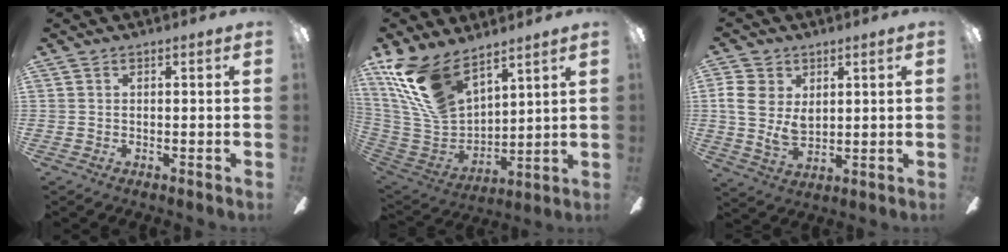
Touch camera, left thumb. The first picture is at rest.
{"total": 18.0, "force": [11.9, 8.4, 10.6], "torque": [-0.258, -0.060, 0.220]}
{"total": 9.4, "force": [2.6, 6.6, 6.2], "torque": [-0.132, -0.004, 0.047]}